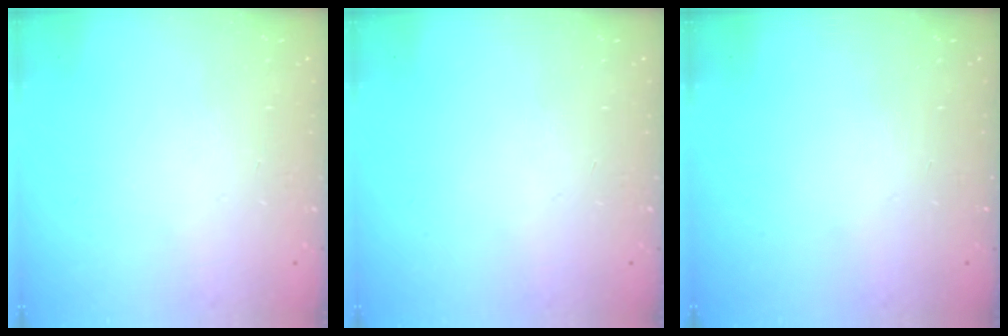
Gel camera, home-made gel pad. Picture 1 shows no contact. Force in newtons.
{"total": 0.0}
{"total": 0.0}